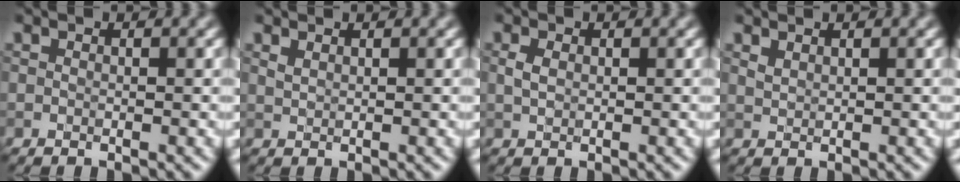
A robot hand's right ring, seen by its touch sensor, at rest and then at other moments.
{"total": 0.8, "force": [0.7, 0.2, 0.3], "torque": [-0.010, 0.001, 0.017]}
{"total": 1.2, "force": [0.2, 0.8, 0.9], "torque": [-0.022, 0.000, 0.006]}
{"total": 0.9, "force": [0.8, 0.3, 0.3], "torque": [-0.012, 0.000, 0.020]}